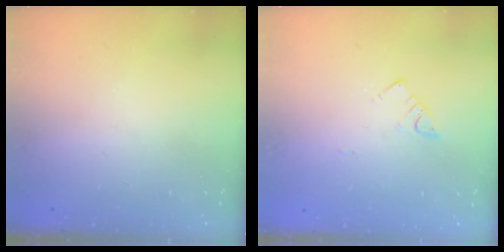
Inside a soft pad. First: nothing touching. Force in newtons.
{"total": 3.2, "press": 3.2, "slide": 0.0}